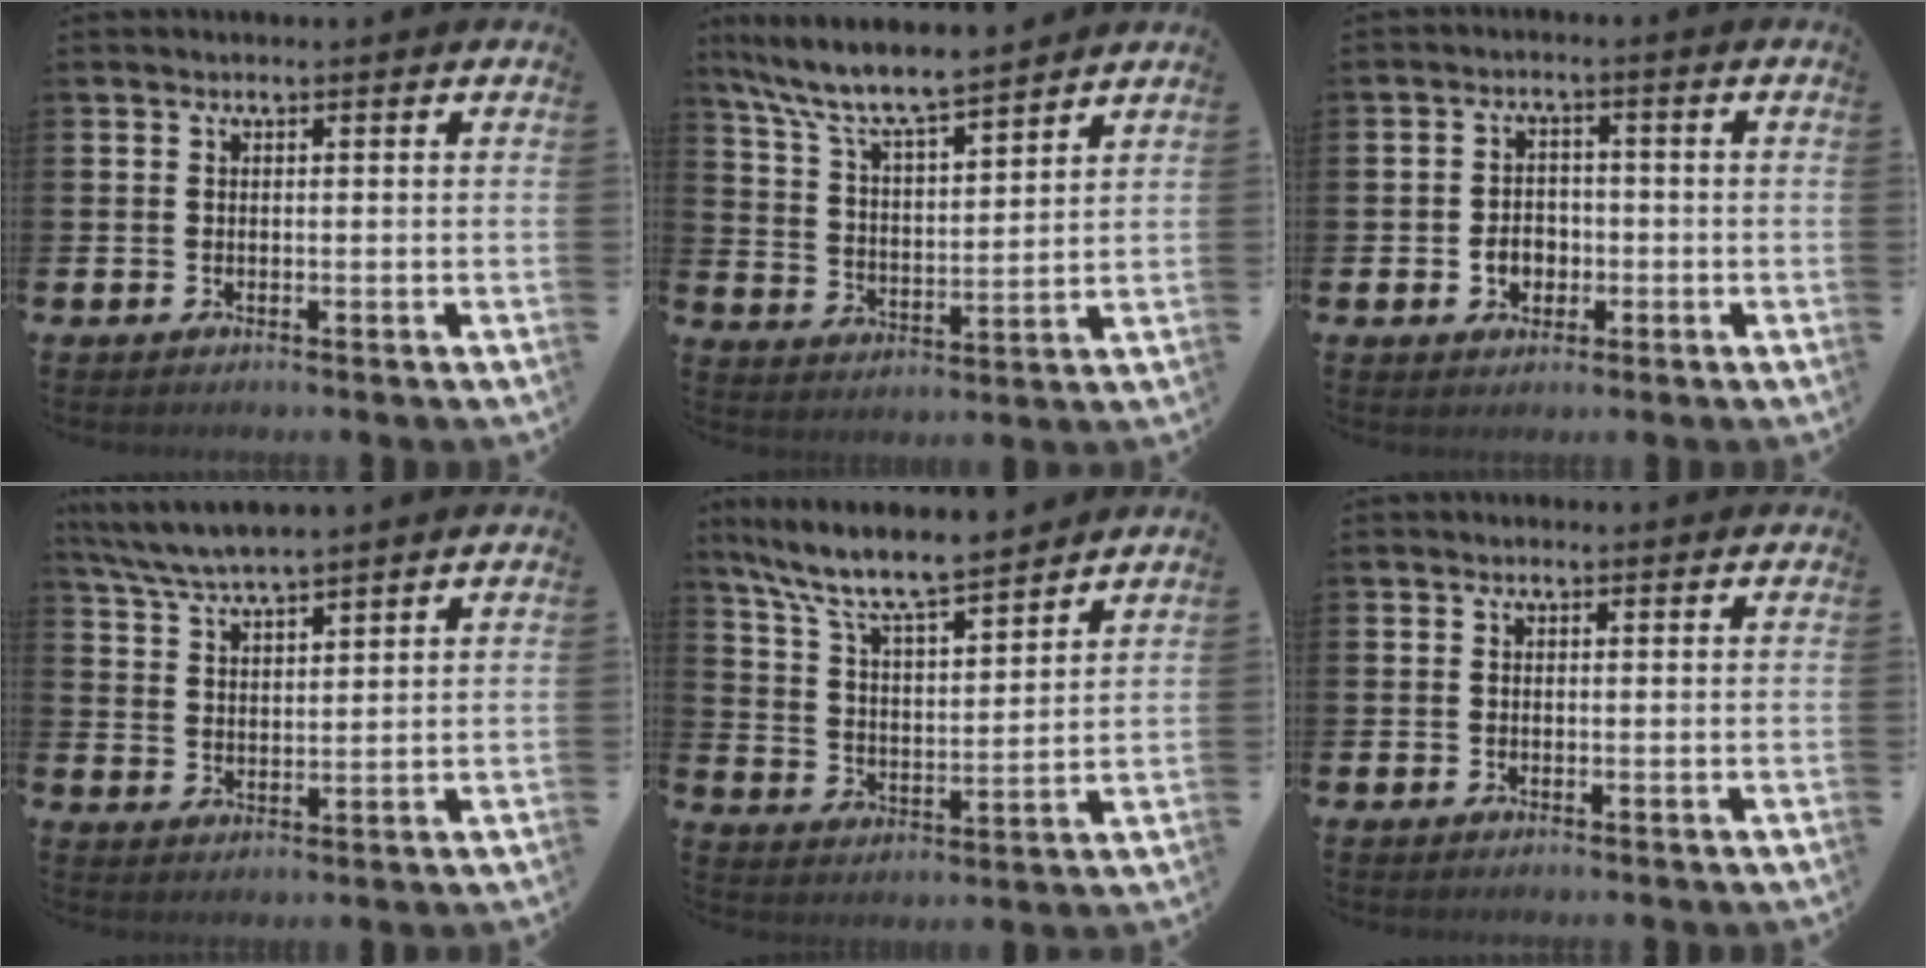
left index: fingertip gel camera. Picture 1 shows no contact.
{"total": 8.4, "force": [7.9, 0.8, 2.9], "torque": [-0.091, -0.054, 0.137]}
{"total": 3.5, "force": [-1.0, 2.8, 1.9], "torque": [-0.029, 0.001, -0.026]}
{"total": 5.8, "force": [5.6, 0.4, 1.3], "torque": [-0.050, -0.025, 0.102]}
{"total": 9.2, "force": [8.5, 1.3, 3.2], "torque": [-0.103, -0.059, 0.148]}
{"total": 0.0}